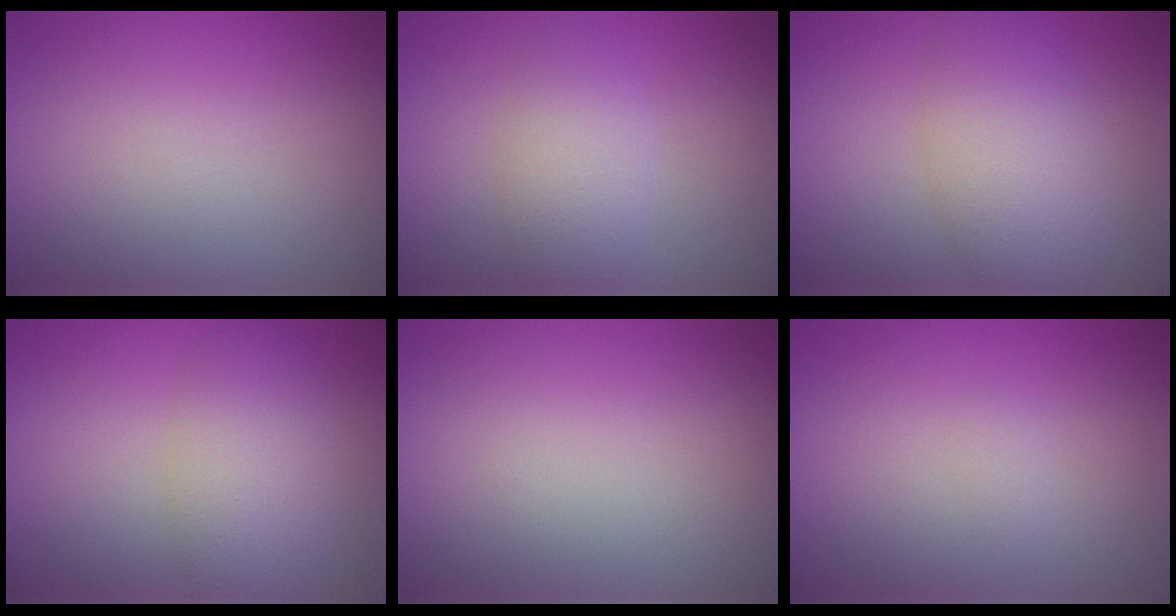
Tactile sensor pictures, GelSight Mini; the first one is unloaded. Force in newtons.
{"total": 3.4, "press": 3.4, "slide": 0.1}
{"total": 5.9, "press": 5.9, "slide": 0.1}
{"total": 5.1, "press": 5.1, "slide": 0.4}
{"total": 0.0}
{"total": 0.6, "press": 0.6, "slide": 0.0}